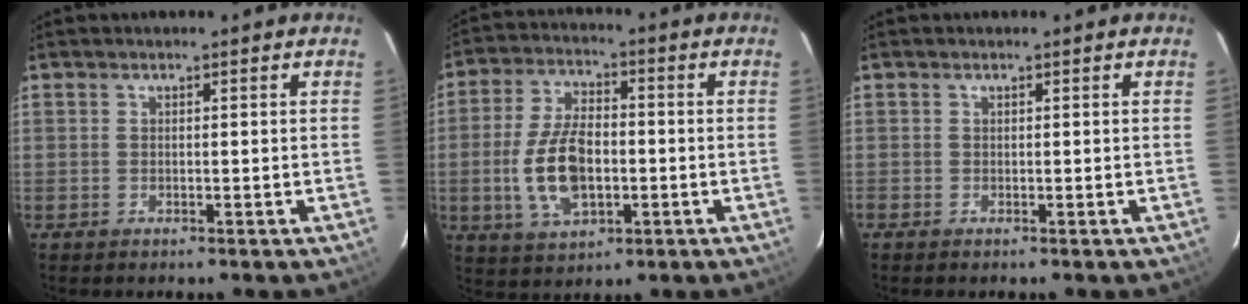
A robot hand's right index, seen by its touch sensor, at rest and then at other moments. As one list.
[{"total": 12.5, "force": [-2.2, 6.8, 10.3], "torque": [-0.208, 0.005, -0.032]}, {"total": 0.5, "force": [-0.3, 0.4, 0.0], "torque": [-0.001, -0.001, -0.007]}]